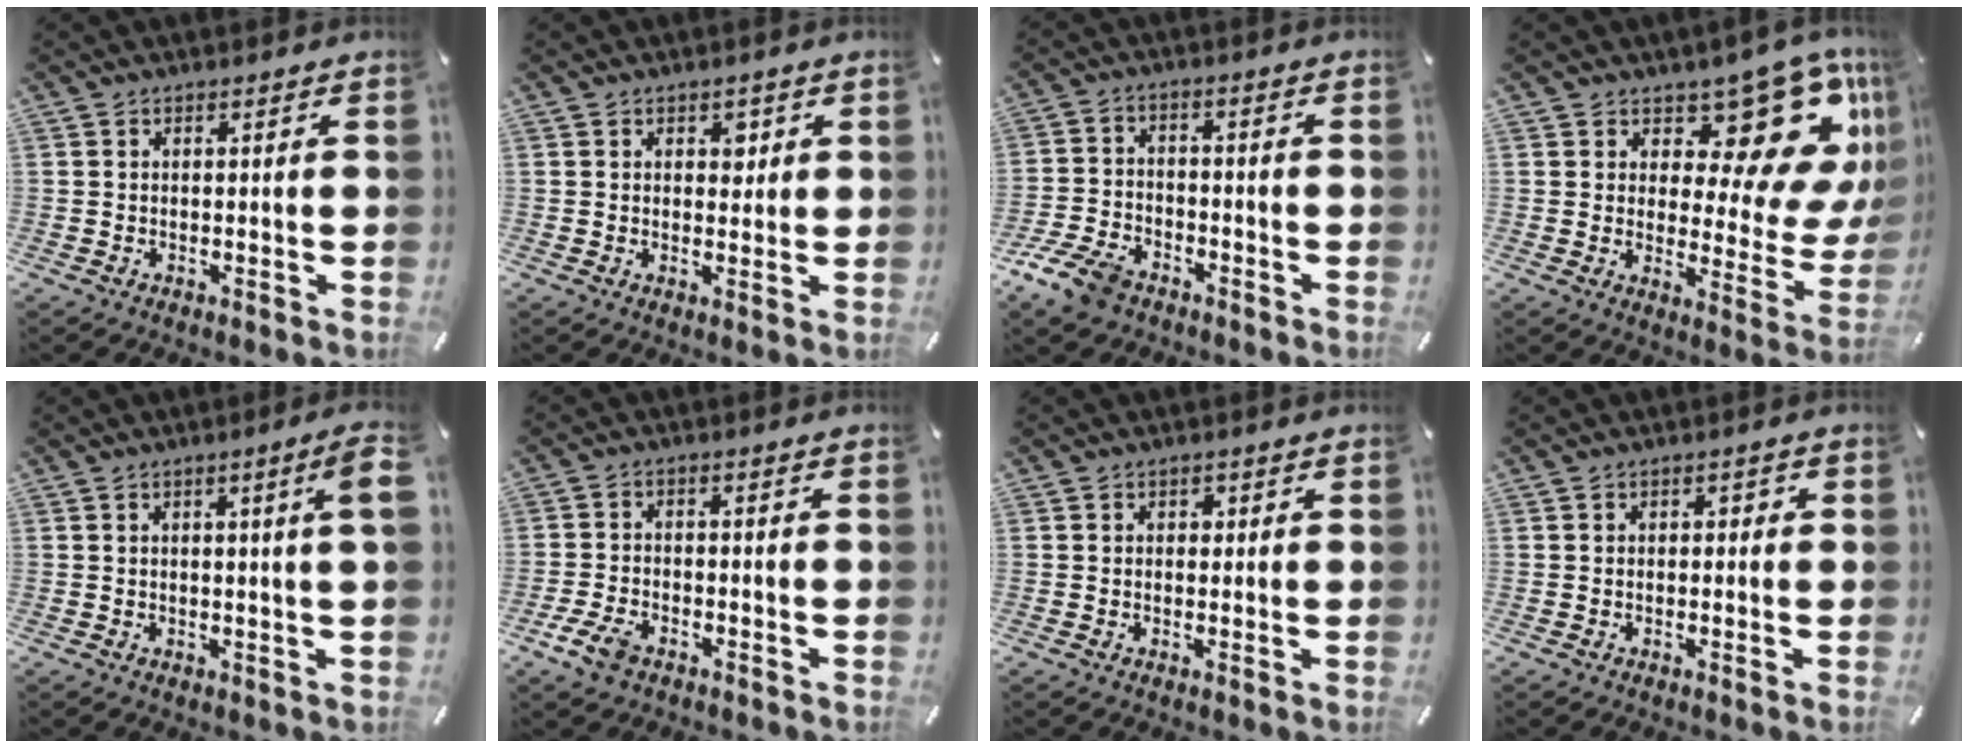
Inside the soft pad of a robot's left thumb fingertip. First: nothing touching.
{"total": 2.8, "force": [1.0, 2.1, 1.5], "torque": [-0.002, -0.007, 0.009]}
{"total": 8.3, "force": [-5.6, 4.7, 3.9], "torque": [-0.088, 0.025, -0.108]}
{"total": 16.8, "force": [10.4, 8.3, 10.4], "torque": [-0.113, -0.106, 0.170]}
{"total": 5.3, "force": [1.1, 0.4, 5.2], "torque": [-0.080, -0.009, 0.014]}
{"total": 5.6, "force": [-3.3, 3.1, 3.2], "torque": [-0.082, 0.010, -0.066]}
{"total": 1.2, "force": [0.1, 1.1, 0.5], "torque": [-0.003, 0.002, -0.003]}
{"total": 1.1, "force": [-0.5, 0.7, 0.6], "torque": [-0.013, 0.006, -0.013]}